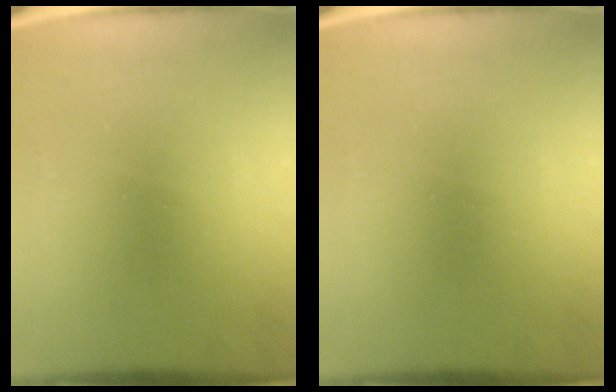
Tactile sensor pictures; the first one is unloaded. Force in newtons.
{"total": 0.0}